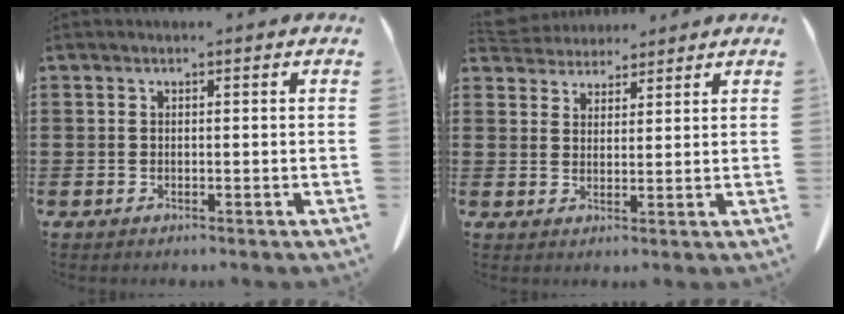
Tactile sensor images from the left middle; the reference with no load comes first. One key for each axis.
{"total": 3.9, "fx": 3.7, "fy": 1.0, "fz": 0.0, "tx": -0.015, "ty": -0.012, "tz": 0.072}